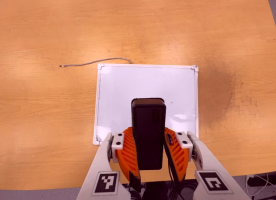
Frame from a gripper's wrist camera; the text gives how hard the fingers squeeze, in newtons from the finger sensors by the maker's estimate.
{"total": 7.1, "left": 6.4, "right": 7.8}